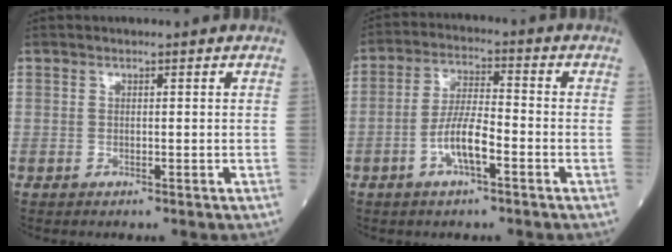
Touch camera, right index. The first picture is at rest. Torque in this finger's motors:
{"motor_torque": [0.76, -0.70, 0.57, 0.15]}